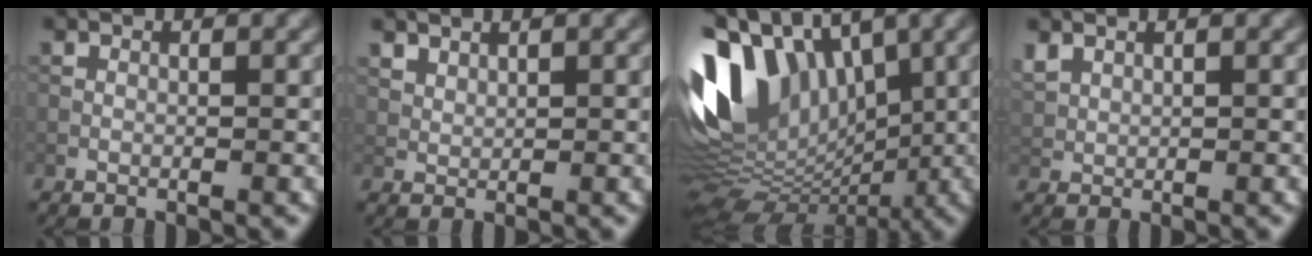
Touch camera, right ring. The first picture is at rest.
{"total": 1.8, "force": [1.6, 0.7, 0.4], "torque": [-0.017, -0.008, 0.047]}
{"total": 14.3, "force": [2.5, 9.4, 10.6], "torque": [-0.223, 0.029, 0.028]}
{"total": 1.5, "force": [1.1, 0.8, 0.6], "torque": [-0.018, 0.003, 0.030]}